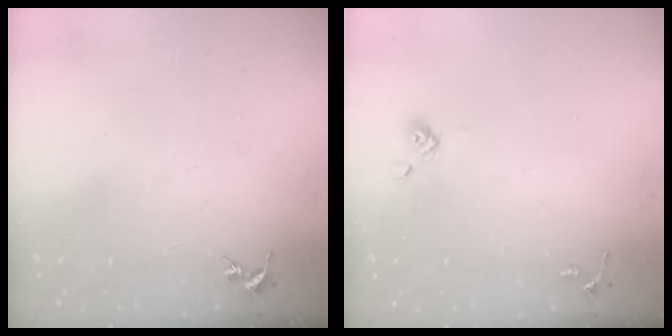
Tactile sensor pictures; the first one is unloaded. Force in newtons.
{"total": 3.9, "press": 3.6, "slide": 1.5}